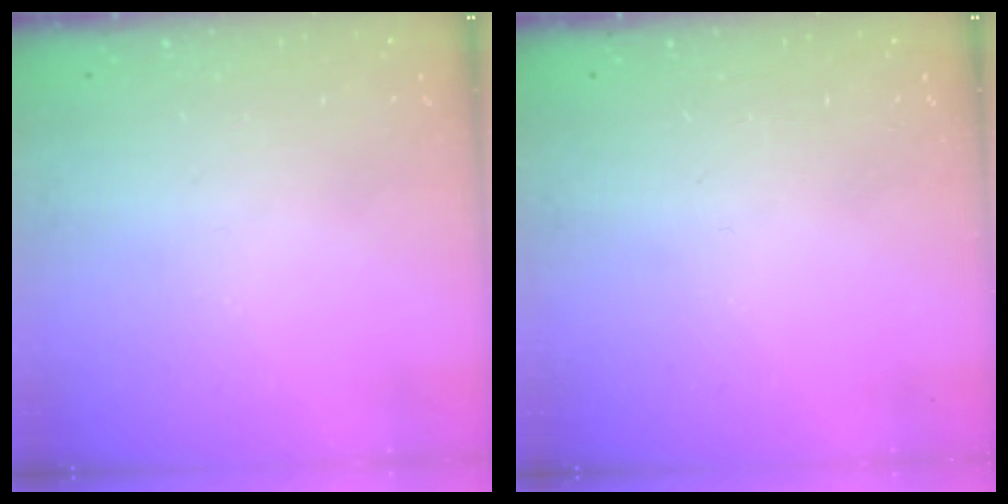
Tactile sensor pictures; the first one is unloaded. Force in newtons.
{"total": 0.0}